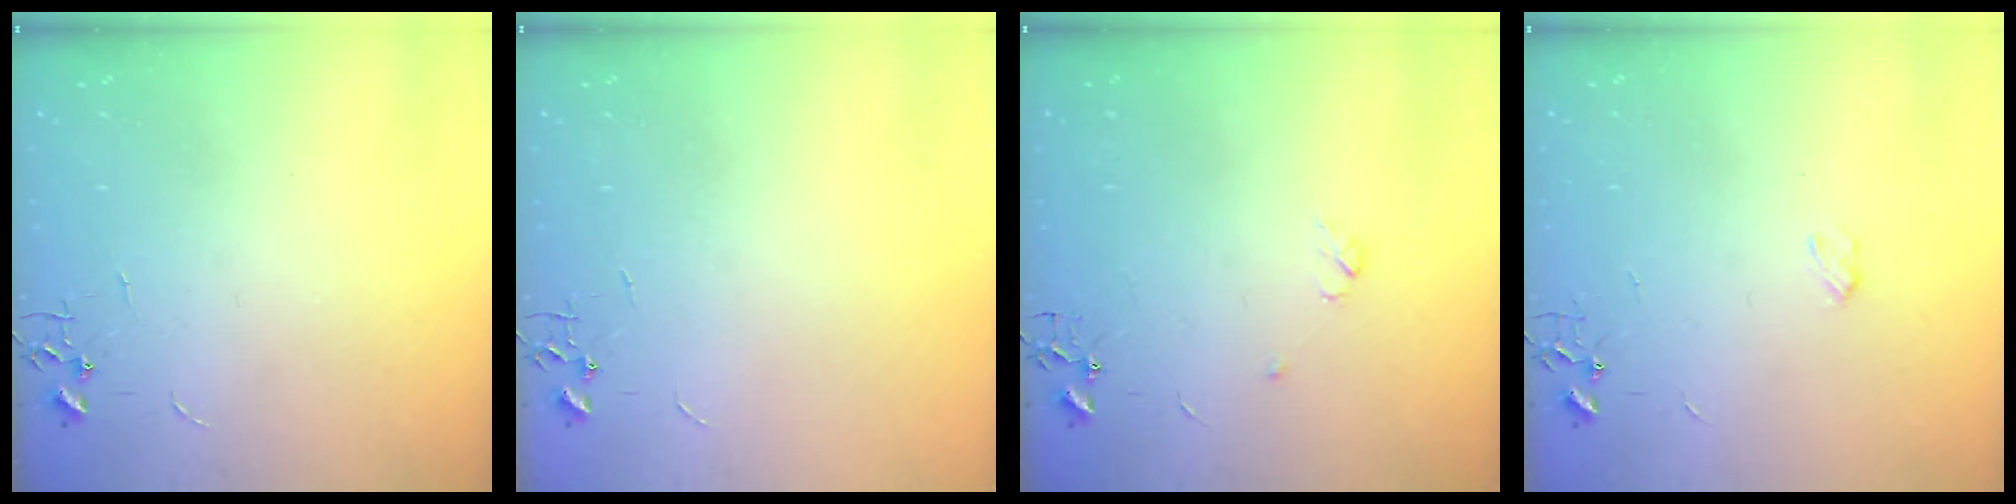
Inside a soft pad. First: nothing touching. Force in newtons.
{"total": 0.0}
{"total": 3.6, "press": 3.5, "slide": 0.7}
{"total": 2.5, "press": 2.4, "slide": 0.4}